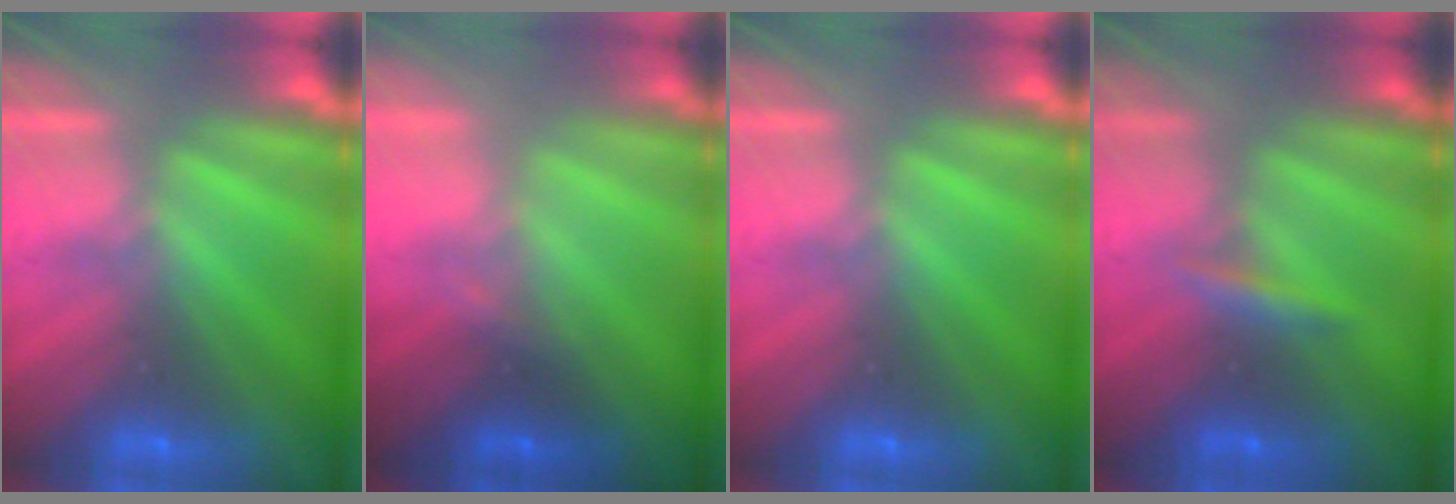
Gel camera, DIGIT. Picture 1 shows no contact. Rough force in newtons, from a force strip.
{"total": 1.6}
{"total": 0.0}
{"total": 2.4}